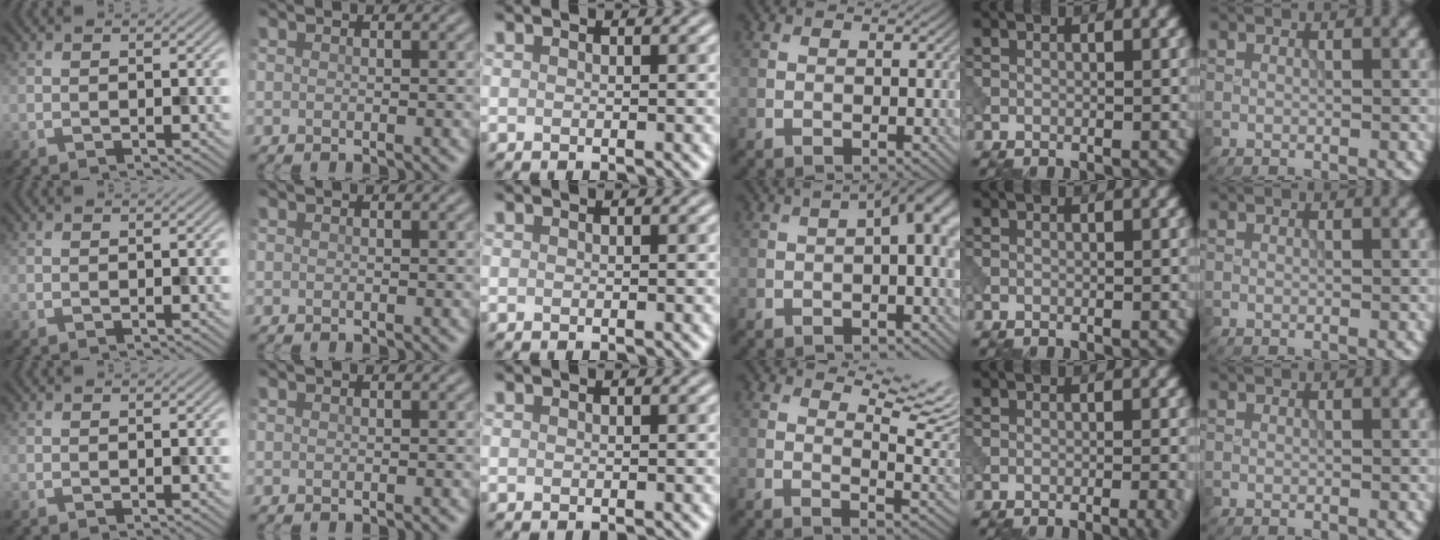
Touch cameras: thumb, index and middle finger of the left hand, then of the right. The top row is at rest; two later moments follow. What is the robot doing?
{"motion": "dispense", "object": "syringe"}